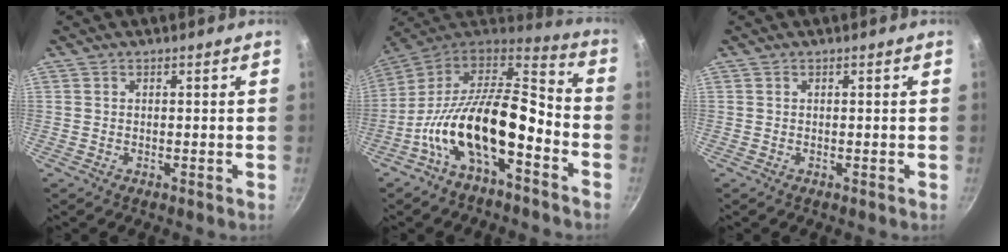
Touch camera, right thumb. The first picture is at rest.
{"total": 19.0, "force": [-6.6, 8.8, 15.5], "torque": [-0.269, 0.060, -0.136]}
{"total": 0.0}